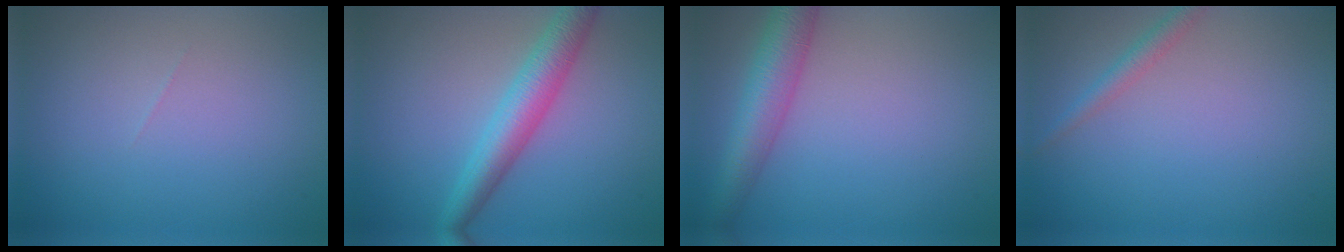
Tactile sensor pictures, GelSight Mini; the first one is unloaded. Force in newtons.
{"total": 4.5, "press": 4.5, "slide": 0.1}
{"total": 5.3, "press": 5.3, "slide": 0.2}
{"total": 1.6, "press": 1.6, "slide": 0.1}